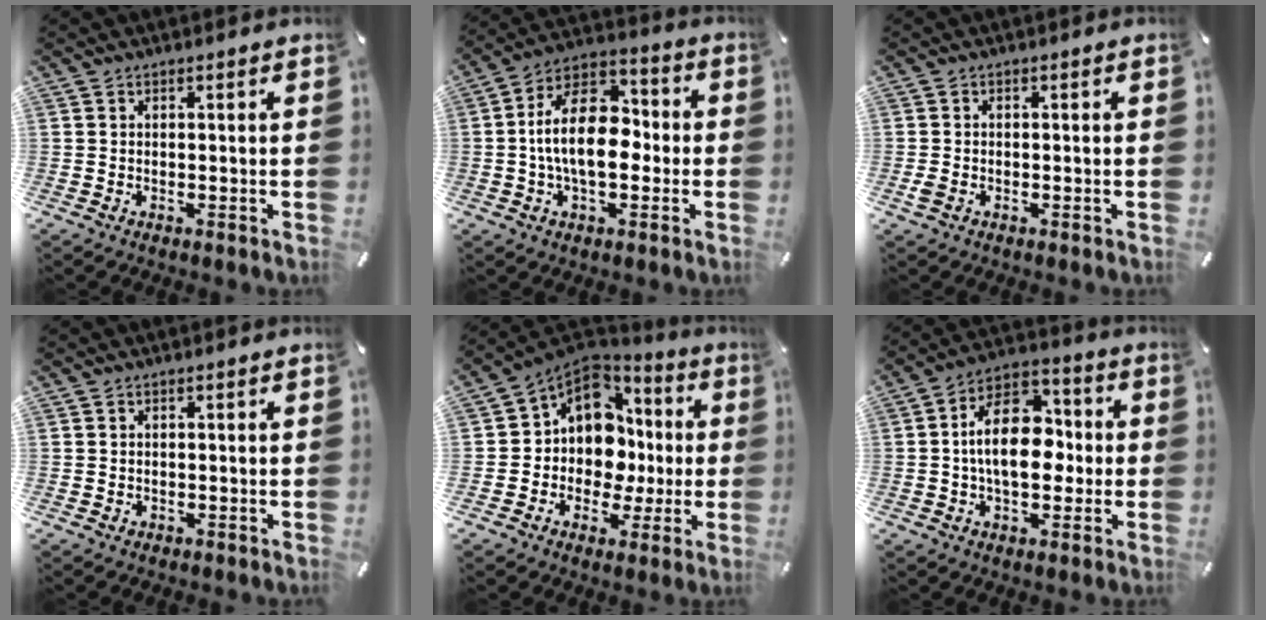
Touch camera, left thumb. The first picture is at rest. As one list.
[{"total": 15.4, "force": [-1.7, 9.2, 12.3], "torque": [-0.231, 0.012, -0.033]}, {"total": 1.6, "force": [-0.7, 1.1, 0.9], "torque": [-0.023, -0.001, -0.014]}, {"total": 0.7, "force": [-0.2, 0.6, 0.2], "torque": [-0.003, 0.004, -0.006]}, {"total": 12.4, "force": [1.2, 11.0, 5.6], "torque": [-0.118, -0.020, 0.033]}, {"total": 15.5, "force": [-0.7, 9.9, 11.9], "torque": [-0.193, 0.009, -0.015]}]